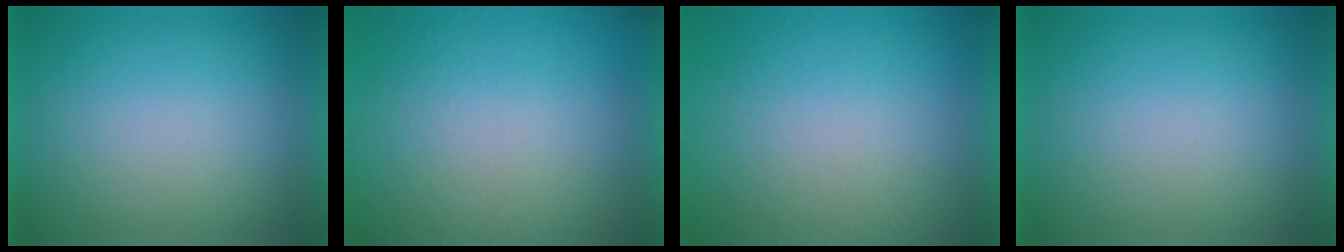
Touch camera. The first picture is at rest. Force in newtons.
{"total": 5.0}
{"total": 5.5}
{"total": 0.0}